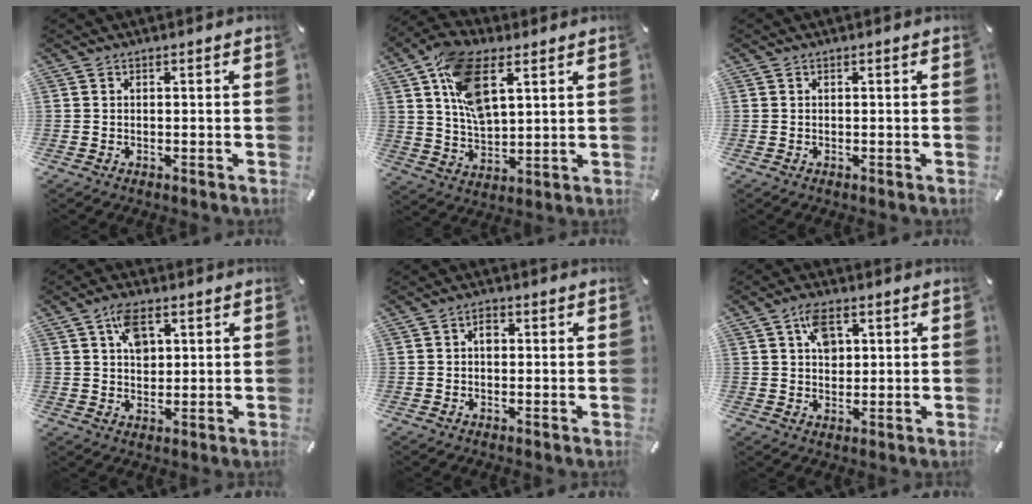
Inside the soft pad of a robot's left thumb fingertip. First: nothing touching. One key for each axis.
{"total": 13.5, "fx": 5.8, "fy": 7.3, "fz": 9.7, "tx": -0.193, "ty": -0.011, "tz": 0.103}
{"total": 0.0}
{"total": 6.4, "fx": 2.4, "fy": 4.3, "fz": 4.0, "tx": -0.065, "ty": 0.001, "tz": 0.040}
{"total": 2.1, "fx": 0.2, "fy": 1.5, "fz": 1.5, "tx": -0.022, "ty": 0.004, "tz": -0.001}
{"total": 5.9, "fx": 2.1, "fy": 4.2, "fz": 3.6, "tx": -0.056, "ty": 0.001, "tz": 0.033}